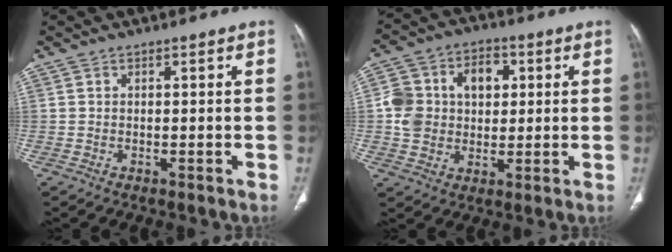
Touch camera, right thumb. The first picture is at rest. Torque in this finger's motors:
{"motor_torque": [1.52, 1.51, 0.86, 0.23, 0.08]}